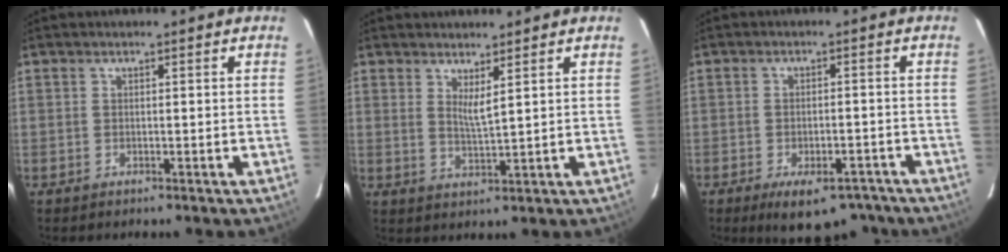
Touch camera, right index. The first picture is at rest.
{"total": 3.1, "force": [2.0, 0.0, 2.4], "torque": [-0.043, -0.009, 0.032]}
{"total": 10.7, "force": [-7.7, 4.6, 5.8], "torque": [-0.104, -0.005, -0.103]}